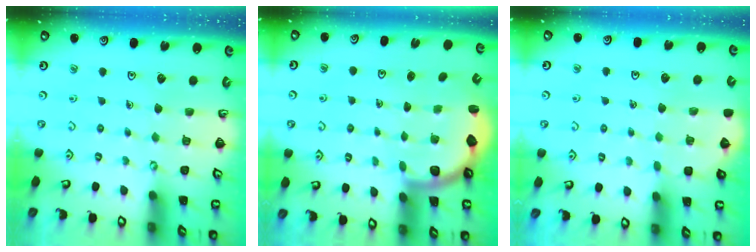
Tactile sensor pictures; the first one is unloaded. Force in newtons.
{"total": 2.6, "press": 2.5, "slide": 0.6}
{"total": 1.4, "press": 1.3, "slide": 0.3}